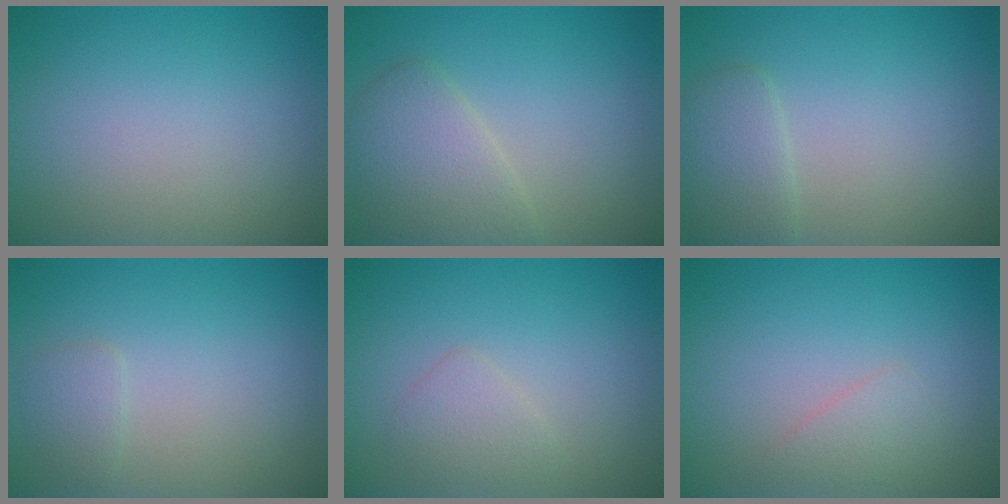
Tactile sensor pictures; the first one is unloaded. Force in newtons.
{"total": 3.7, "press": 3.7, "slide": 0.3}
{"total": 2.4, "press": 2.4, "slide": 0.1}
{"total": 1.3, "press": 1.3, "slide": 0.1}
{"total": 1.6, "press": 1.6, "slide": 0.0}
{"total": 1.4, "press": 1.4, "slide": 0.0}